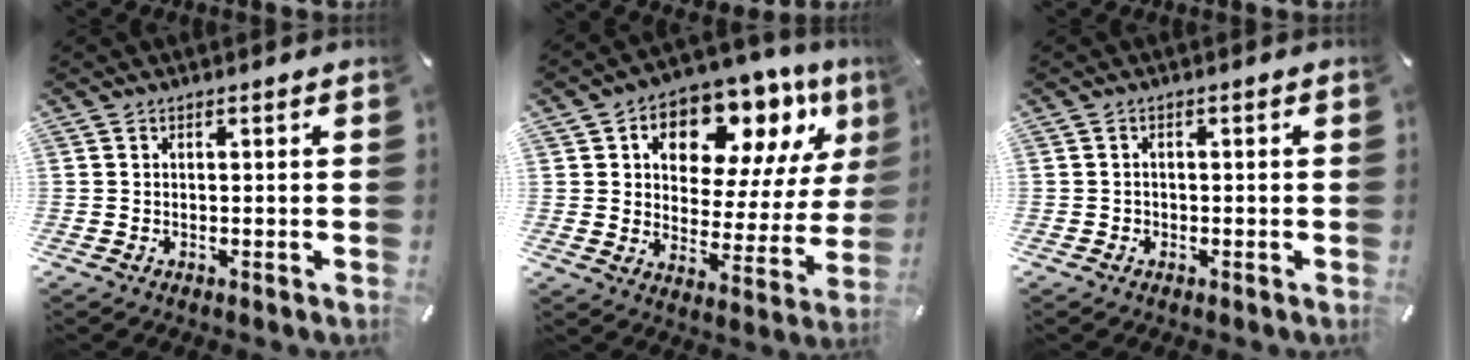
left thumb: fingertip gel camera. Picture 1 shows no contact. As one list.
[{"total": 14.3, "force": [9.1, 8.4, 7.2], "torque": [-0.116, -0.068, 0.155]}, {"total": 1.1, "force": [-0.6, 0.9, 0.2], "torque": [-0.006, 0.005, -0.015]}]